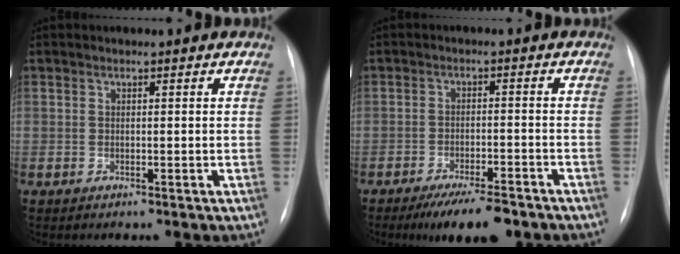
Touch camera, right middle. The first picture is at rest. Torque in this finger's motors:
{"motor_torque": [0.62, -0.58, 0.22, 0.08]}